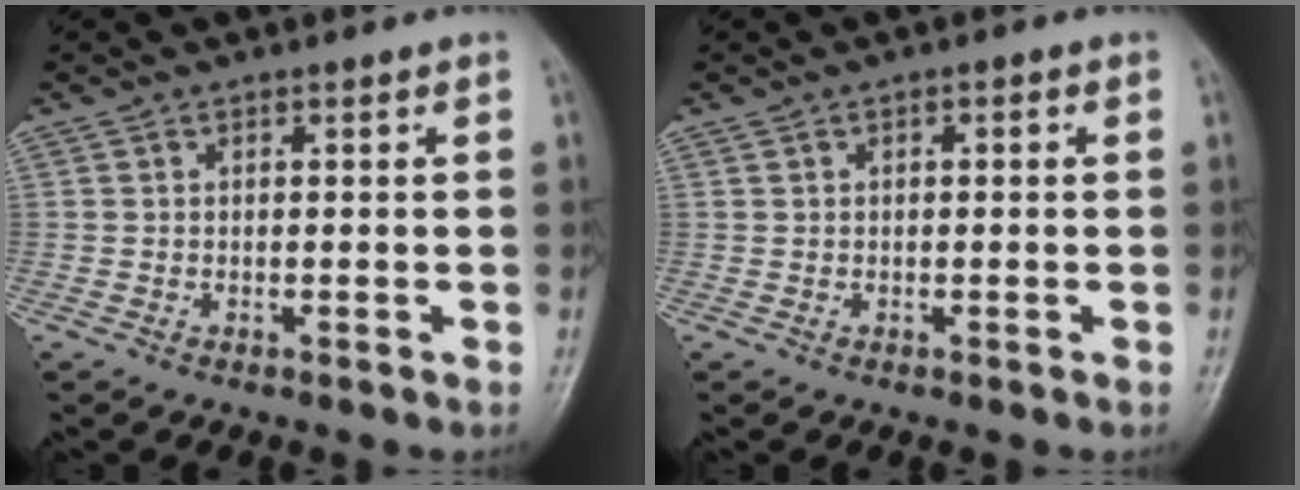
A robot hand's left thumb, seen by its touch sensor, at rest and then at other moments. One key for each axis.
{"total": 0.7, "fx": 0.1, "fy": 0.5, "fz": 0.4, "tx": -0.004, "ty": 0.001, "tz": 0.003}